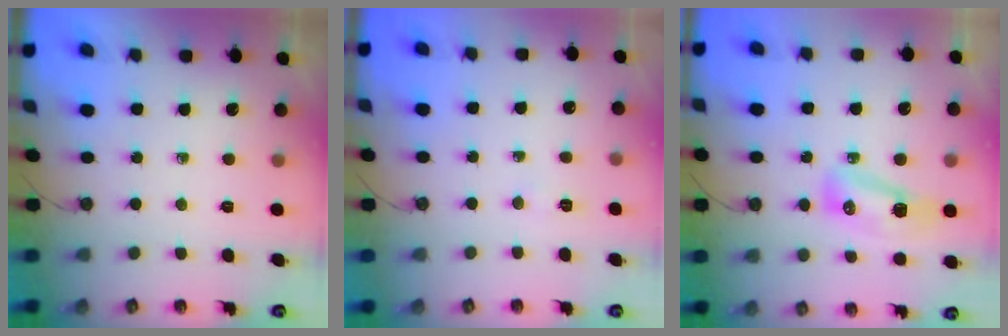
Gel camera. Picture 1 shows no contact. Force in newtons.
{"total": 2.8, "press": 2.8, "slide": 0.5}
{"total": 8.5, "press": 8.5, "slide": 0.6}